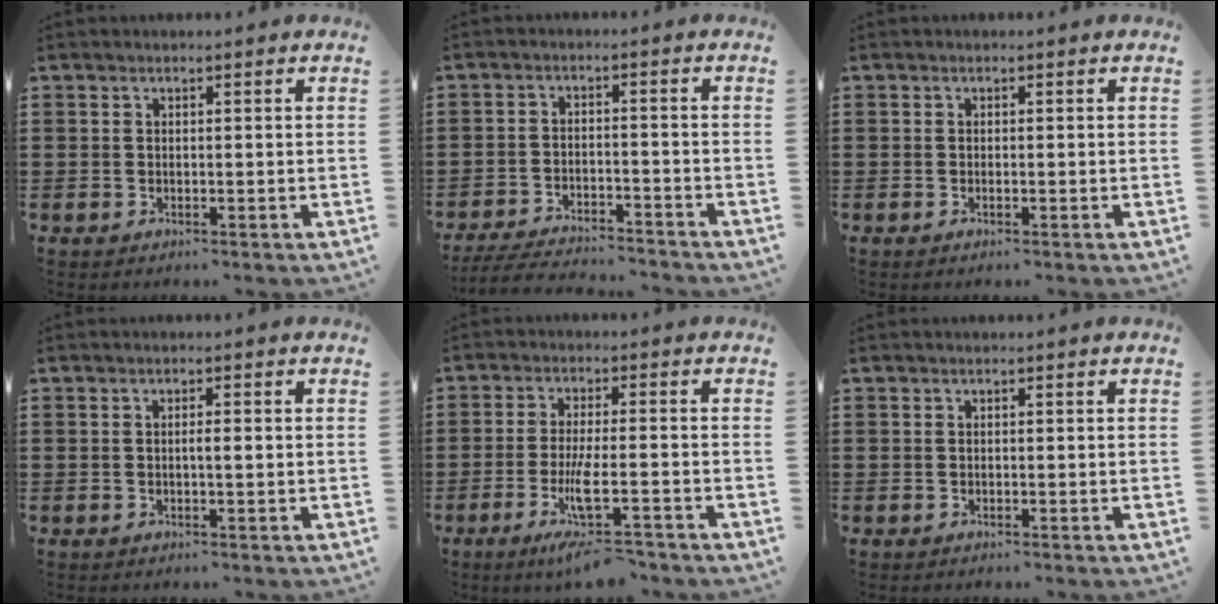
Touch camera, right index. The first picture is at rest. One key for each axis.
{"total": 4.8, "fx": -4.7, "fy": 0.2, "fz": 1.0, "tx": -0.030, "ty": -0.005, "tz": -0.097}
{"total": 0.0}
{"total": 1.2, "fx": -0.1, "fy": 0.2, "fz": 1.2, "tx": -0.023, "ty": -0.002, "tz": -0.003}
{"total": 6.9, "fx": -4.2, "fy": 0.8, "fz": 5.5, "tx": -0.117, "ty": -0.017, "tz": -0.080}
{"total": 0.0}